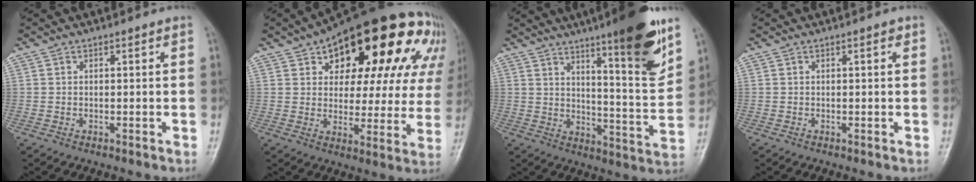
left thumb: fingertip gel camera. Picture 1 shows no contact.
{"total": 28.7, "force": [13.6, 13.9, 21.1], "torque": [-0.247, 0.019, 0.192]}
{"total": 17.3, "force": [10.5, 2.3, 13.5], "torque": [-0.170, -0.064, 0.159]}
{"total": 0.9, "force": [0.3, 0.4, 0.7], "torque": [-0.007, 0.001, 0.002]}